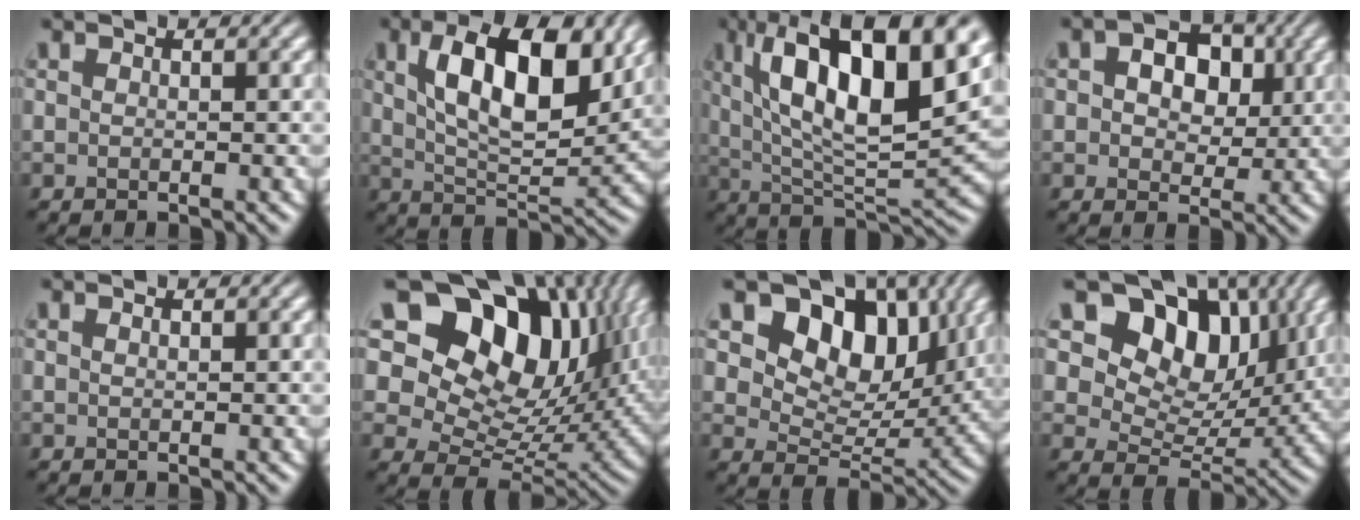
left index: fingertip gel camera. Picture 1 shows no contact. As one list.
[{"total": 10.6, "force": [3.7, 4.8, 8.7], "torque": [-0.137, 0.001, 0.061]}, {"total": 15.2, "force": [6.0, 4.8, 13.1], "torque": [-0.214, 0.012, 0.098]}, {"total": 6.5, "force": [1.6, 4.3, 4.6], "torque": [-0.062, 0.009, 0.010]}, {"total": 0.0}, {"total": 17.0, "force": [8.0, 10.8, 10.5], "torque": [-0.194, 0.030, 0.139]}, {"total": 10.4, "force": [5.0, 6.6, 6.4], "torque": [-0.099, -0.003, 0.077]}, {"total": 11.9, "force": [5.6, 7.7, 7.1], "torque": [-0.108, 0.003, 0.087]}]